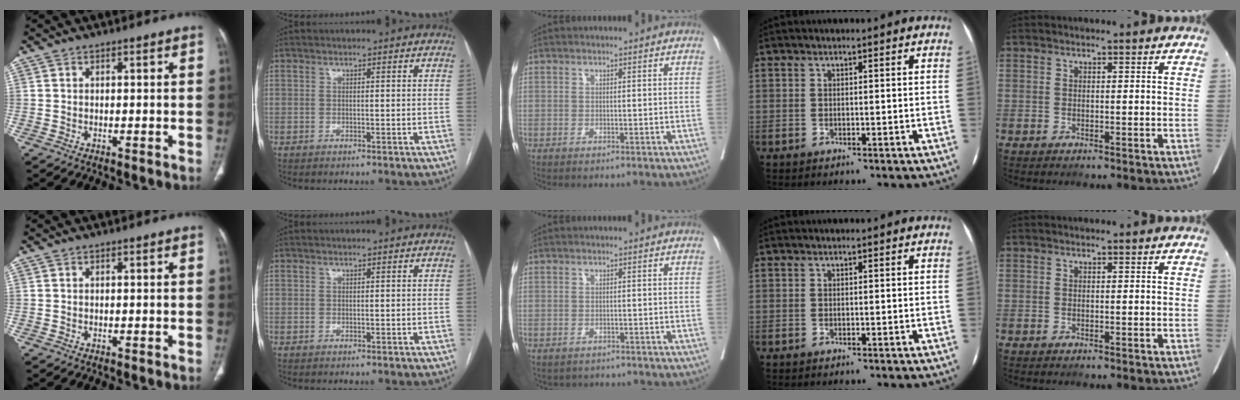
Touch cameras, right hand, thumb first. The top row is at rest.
{"middle": {"total": 2.4, "force": [-2.0, 1.3, 0.2], "torque": [-0.007, -0.001, -0.027]}}